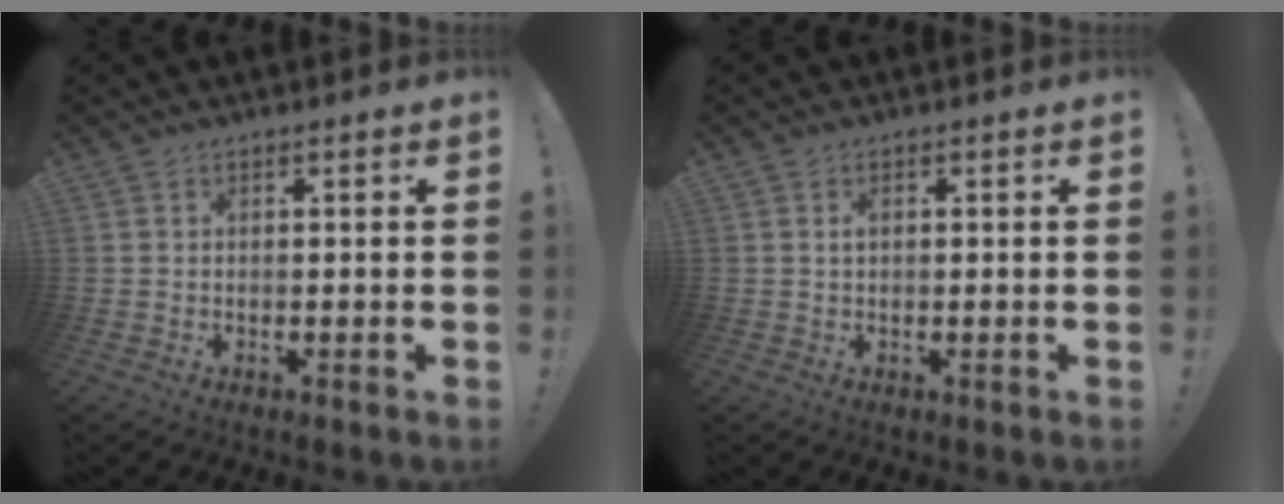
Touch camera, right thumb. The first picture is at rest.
{"total": 1.3, "force": [0.3, 1.0, 0.7], "torque": [-0.012, 0.002, 0.005]}